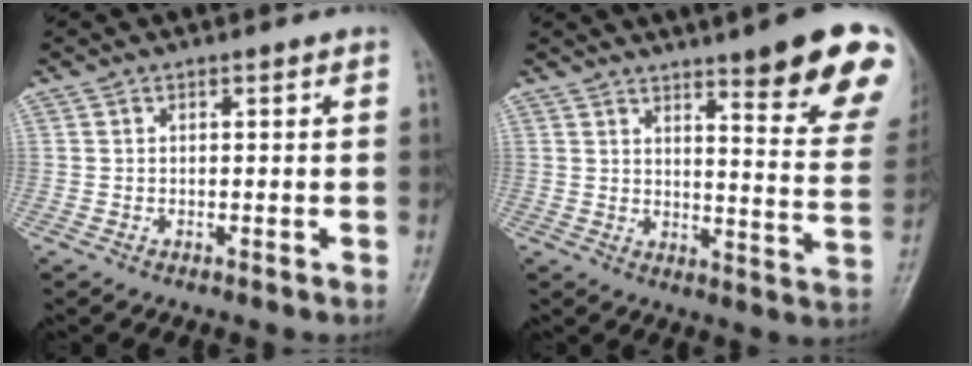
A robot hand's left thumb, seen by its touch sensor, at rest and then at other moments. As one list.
[{"total": 18.2, "force": [11.6, 2.8, 13.8], "torque": [-0.144, -0.064, 0.144]}]